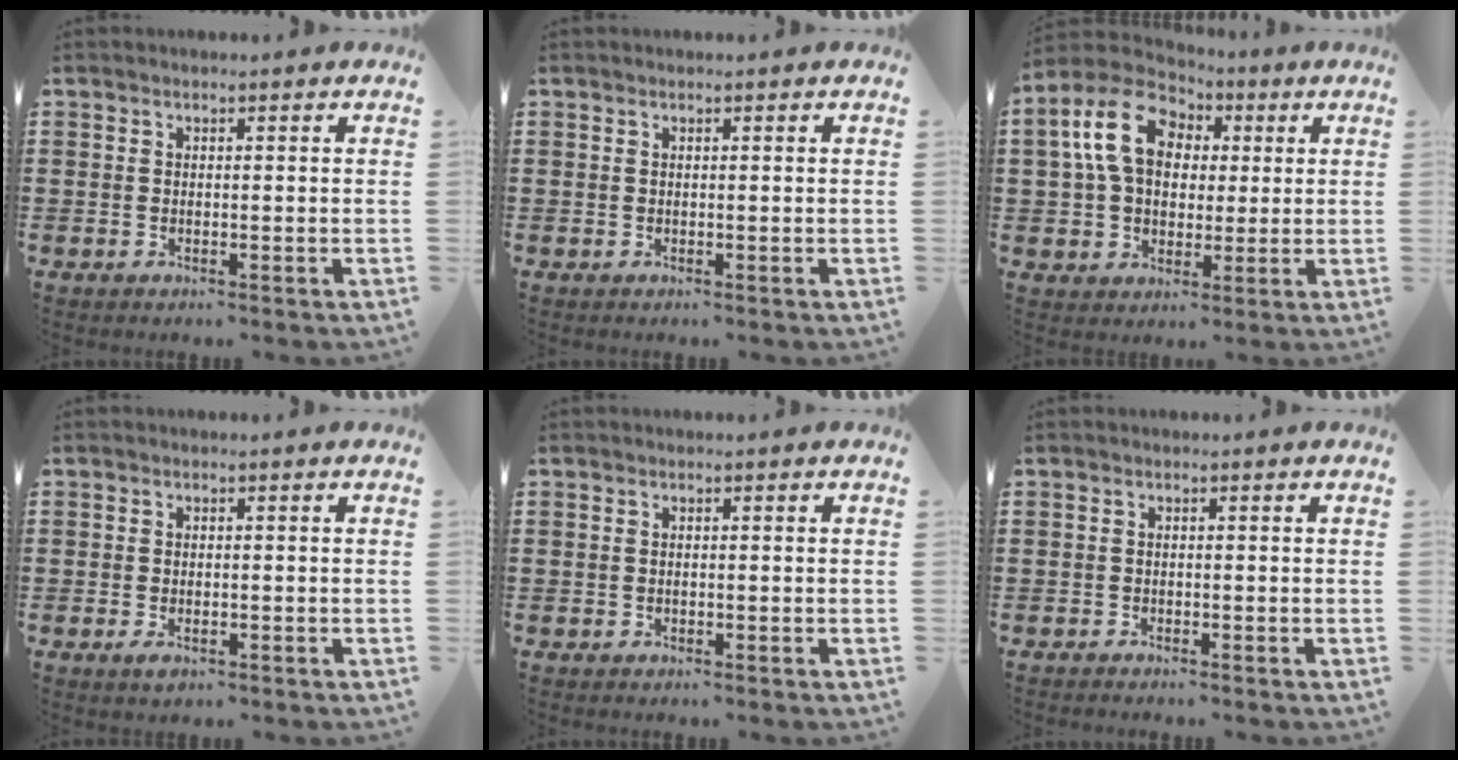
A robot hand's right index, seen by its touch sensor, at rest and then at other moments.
{"total": 0.0}
{"total": 11.4, "force": [2.8, 8.5, 7.1], "torque": [-0.177, 0.017, 0.047]}
{"total": 1.4, "force": [-0.5, 0.7, 1.2], "torque": [-0.023, -0.001, -0.009]}
{"total": 0.0}
{"total": 0.7, "force": [-0.7, 0.0, 0.0], "torque": [0.000, -0.002, -0.014]}